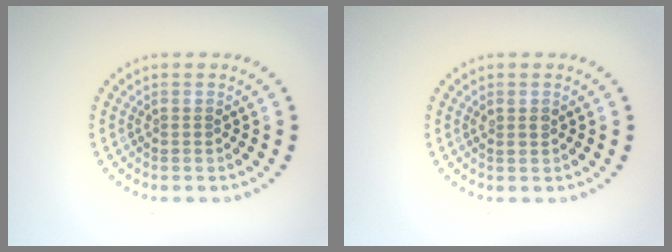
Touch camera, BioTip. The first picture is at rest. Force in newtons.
{"total": 0.9, "press": 0.8, "slide": 0.4}